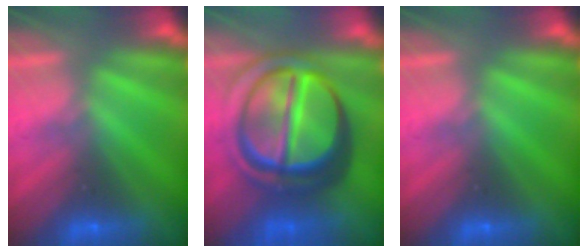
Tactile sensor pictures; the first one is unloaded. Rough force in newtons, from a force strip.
{"total": 7.9}
{"total": 0.0}